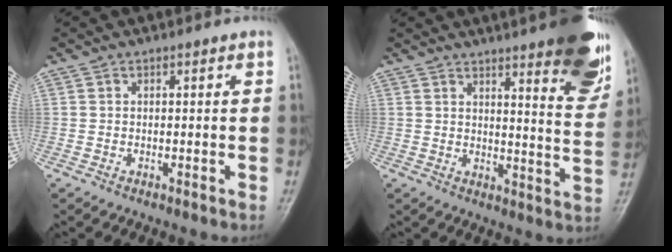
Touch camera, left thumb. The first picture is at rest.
{"total": 18.6, "force": [11.8, 4.3, 13.7], "torque": [-0.146, -0.060, 0.144]}